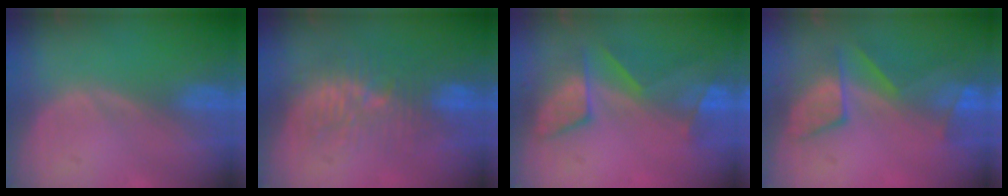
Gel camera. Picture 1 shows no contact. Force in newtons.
{"total": 9.5, "press": 9.1, "slide": 2.8}
{"total": 7.6, "press": 7.5, "slide": 1.5}
{"total": 8.1, "press": 7.6, "slide": 2.7}